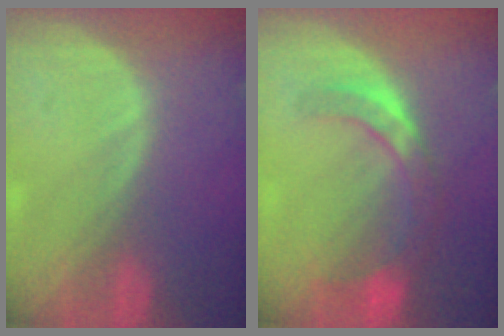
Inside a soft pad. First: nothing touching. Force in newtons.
{"total": 7.4, "press": 6.4, "slide": 3.7}